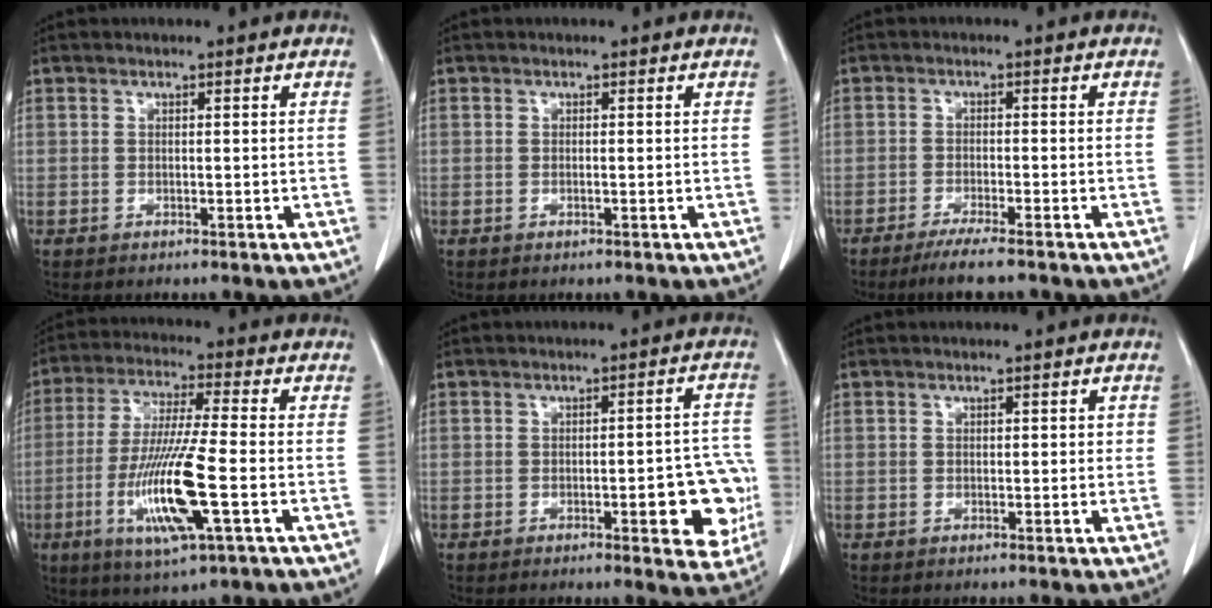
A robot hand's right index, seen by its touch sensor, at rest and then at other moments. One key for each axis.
{"total": 0.0}
{"total": 5.2, "fx": -4.1, "fy": 0.0, "fz": 3.2, "tx": -0.054, "ty": -0.013, "tz": -0.069}
{"total": 13.8, "fx": -4.0, "fy": 0.7, "fz": 13.1, "tx": -0.267, "ty": -0.022, "tz": -0.076}
{"total": 9.2, "fx": -2.6, "fy": 2.6, "fz": 8.4, "tx": -0.080, "ty": 0.010, "tz": -0.030}
{"total": 1.0, "fx": 0.2, "fy": 0.6, "fz": 0.8, "tx": -0.009, "ty": 0.003, "tz": 0.002}